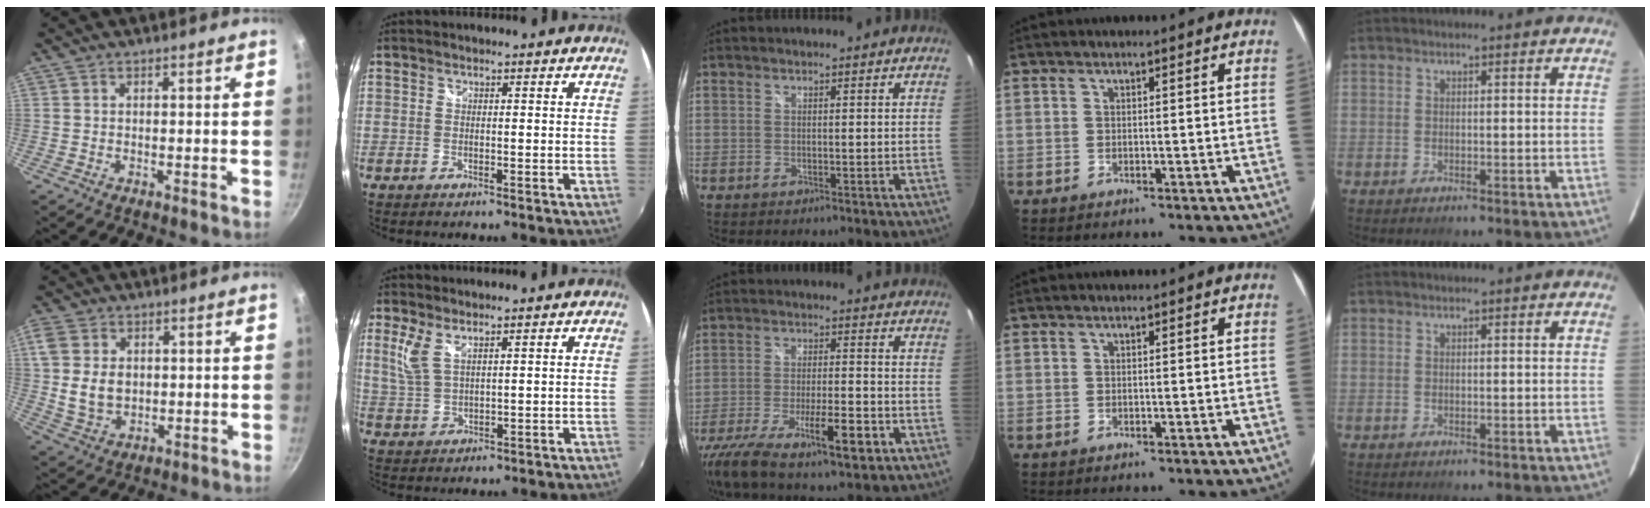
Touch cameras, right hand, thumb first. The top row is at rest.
{"thumb": {"total": 8.5, "force": [0.6, 6.4, 5.6], "torque": [-0.096, -0.009, 0.012]}, "index": {"total": 4.5, "force": [2.7, 1.6, 3.3], "torque": [-0.075, -0.003, 0.058]}, "middle": {"total": 16.3, "force": [-10.2, 3.8, 12.1], "torque": [-0.244, -0.043, -0.178]}}